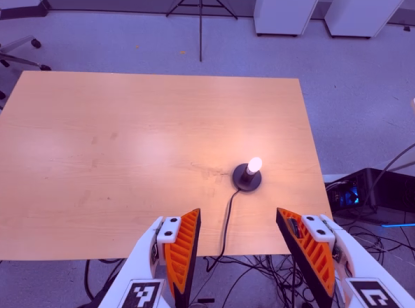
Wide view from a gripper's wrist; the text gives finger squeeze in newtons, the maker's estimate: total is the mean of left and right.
{"total": 0.0}